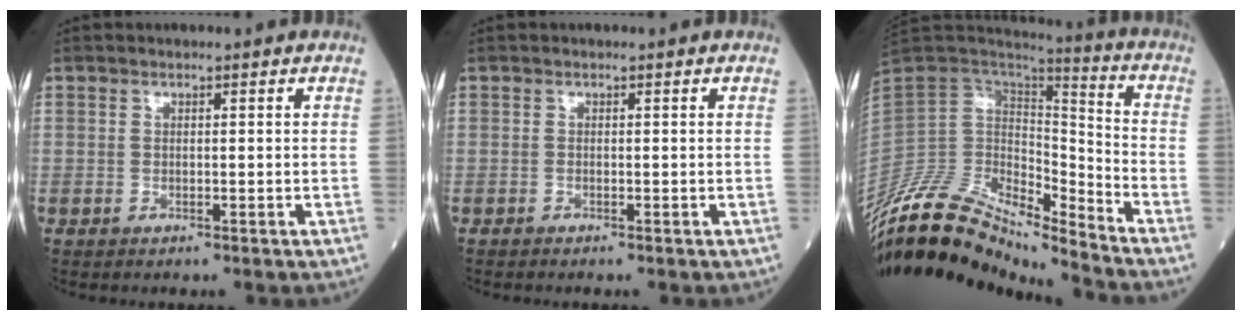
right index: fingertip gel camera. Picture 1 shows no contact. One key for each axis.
{"total": 0.0}
{"total": 17.9, "fx": -15.9, "fy": 4.1, "fz": 7.0, "tx": -0.129, "ty": 0.060, "tz": -0.289}